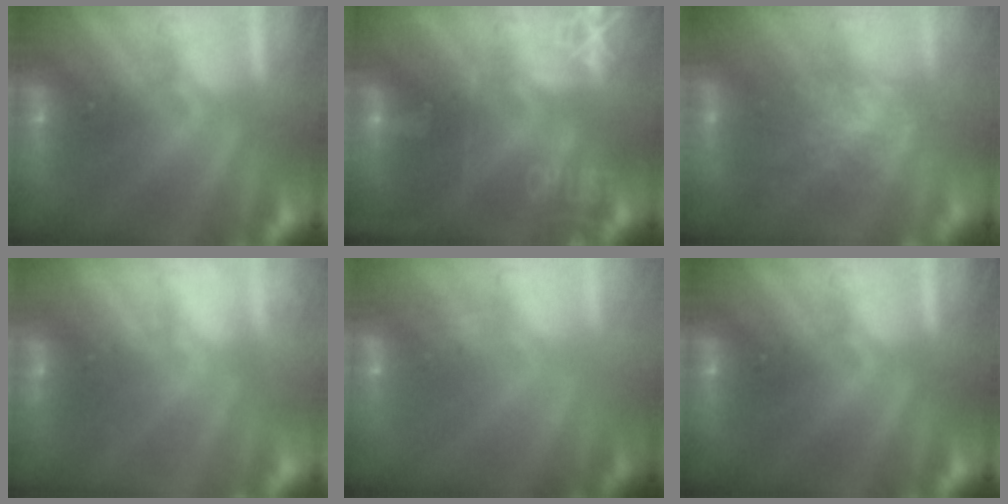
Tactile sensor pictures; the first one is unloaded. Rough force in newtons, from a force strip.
{"total": 6.3}
{"total": 8.7}
{"total": 2.3}
{"total": 2.9}
{"total": 0.0}